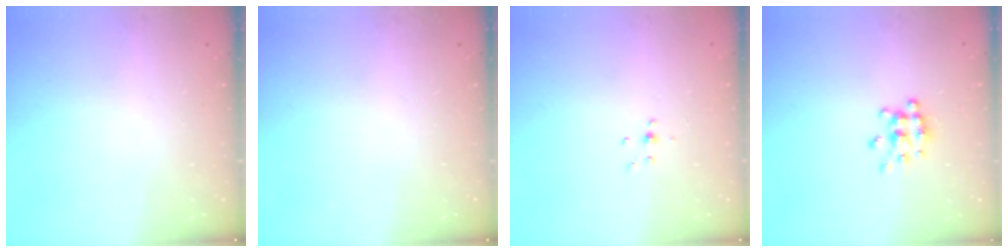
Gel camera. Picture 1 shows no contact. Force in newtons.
{"total": 0.0}
{"total": 4.8, "press": 4.7, "slide": 0.7}
{"total": 6.7, "press": 6.6, "slide": 0.6}